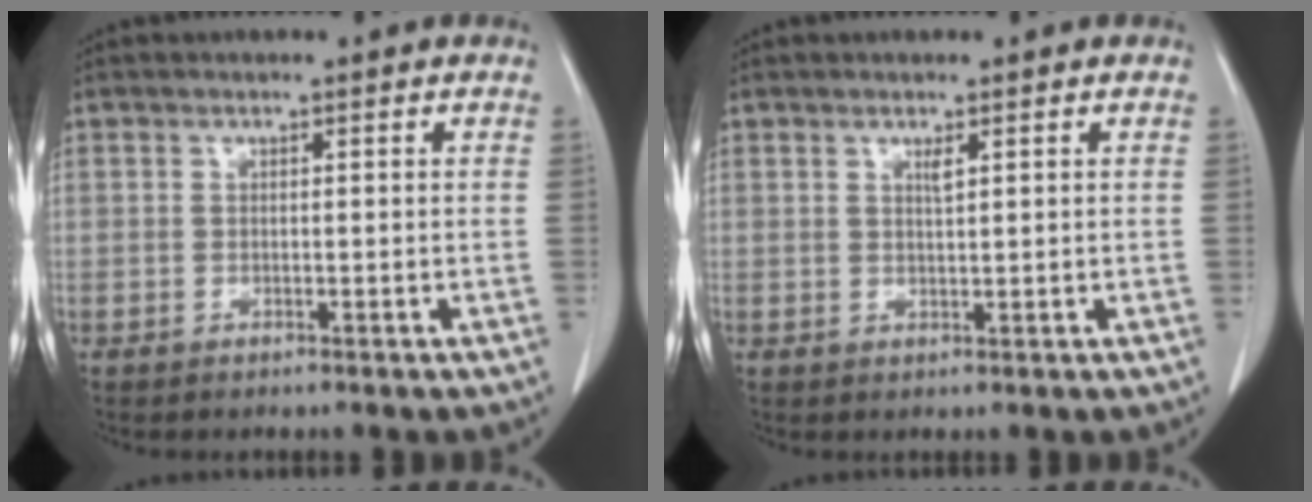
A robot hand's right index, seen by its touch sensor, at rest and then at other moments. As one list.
[{"total": 1.0, "force": [0.6, 0.0, 0.9], "torque": [-0.019, -0.004, 0.011]}]